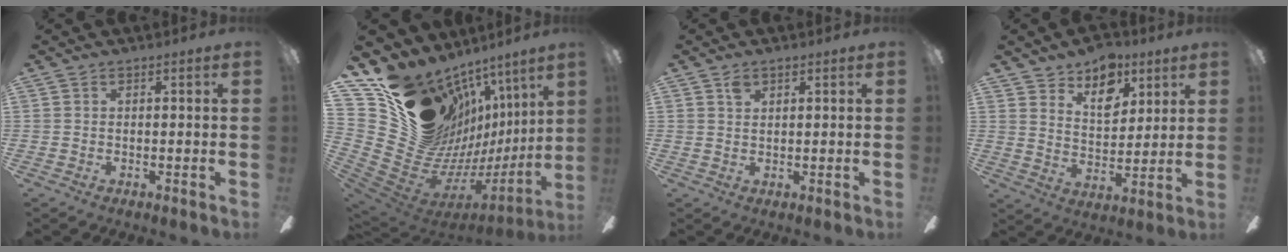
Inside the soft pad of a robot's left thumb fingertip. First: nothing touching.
{"total": 18.4, "force": [10.3, 13.0, 7.9], "torque": [-0.125, -0.119, 0.239]}
{"total": 1.9, "force": [1.1, 0.9, 1.2], "torque": [-0.028, 0.002, 0.019]}
{"total": 10.2, "force": [7.0, 6.1, 4.2], "torque": [-0.053, -0.040, 0.124]}